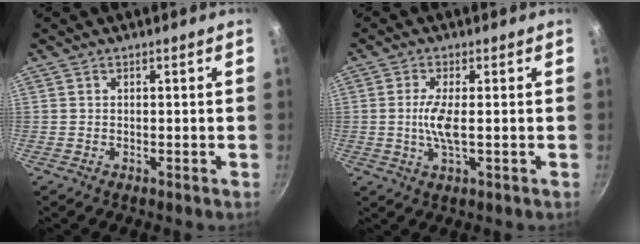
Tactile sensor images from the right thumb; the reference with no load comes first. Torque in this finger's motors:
{"motor_torque": [1.21, 0.82, 0.92, -0.35, 0.06]}